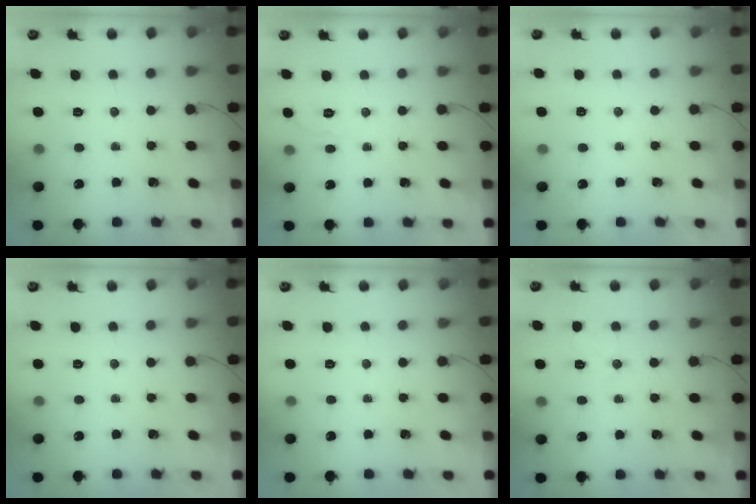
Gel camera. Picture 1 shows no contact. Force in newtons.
{"total": 4.0, "press": 3.5, "slide": 1.9}
{"total": 2.0, "press": 1.6, "slide": 1.2}
{"total": 0.0}
{"total": 0.0}
{"total": 1.4, "press": 0.7, "slide": 1.2}